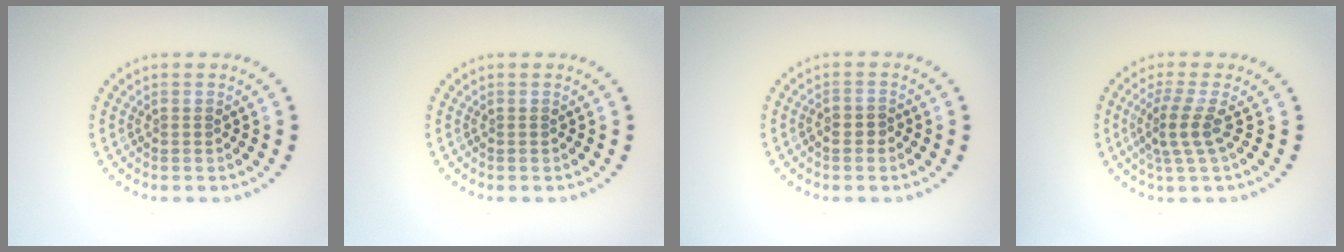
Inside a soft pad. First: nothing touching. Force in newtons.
{"total": 0.0}
{"total": 0.9, "press": 0.8, "slide": 0.4}
{"total": 2.9, "press": 2.1, "slide": 2.0}